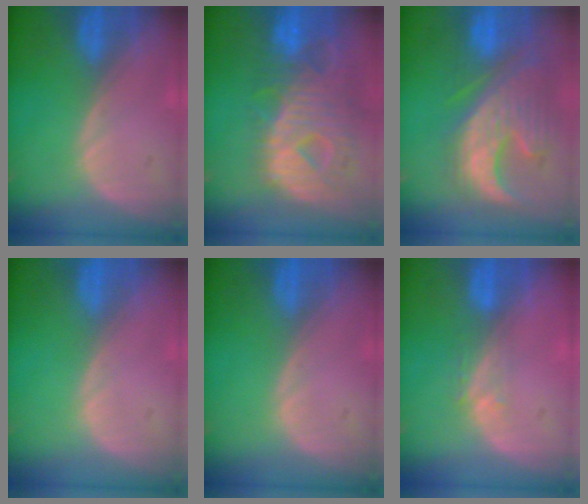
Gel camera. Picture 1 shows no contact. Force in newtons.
{"total": 12.8, "press": 11.0, "slide": 6.6}
{"total": 12.3, "press": 11.1, "slide": 5.3}
{"total": 0.0}
{"total": 0.0}
{"total": 2.8, "press": 2.1, "slide": 1.7}